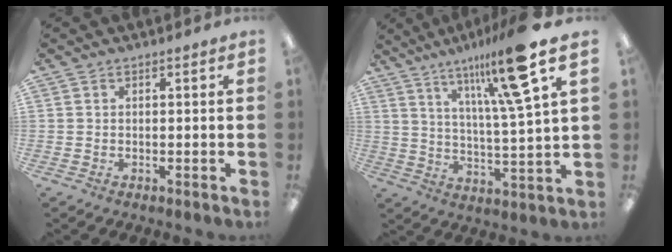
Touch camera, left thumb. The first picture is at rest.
{"total": 17.3, "force": [11.0, 1.8, 13.3], "torque": [-0.216, -0.052, 0.161]}